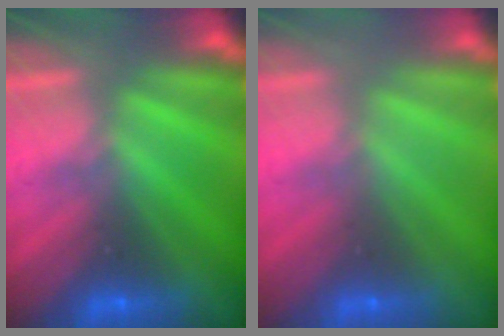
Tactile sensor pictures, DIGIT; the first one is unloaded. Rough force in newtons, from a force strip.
{"total": 3.2}